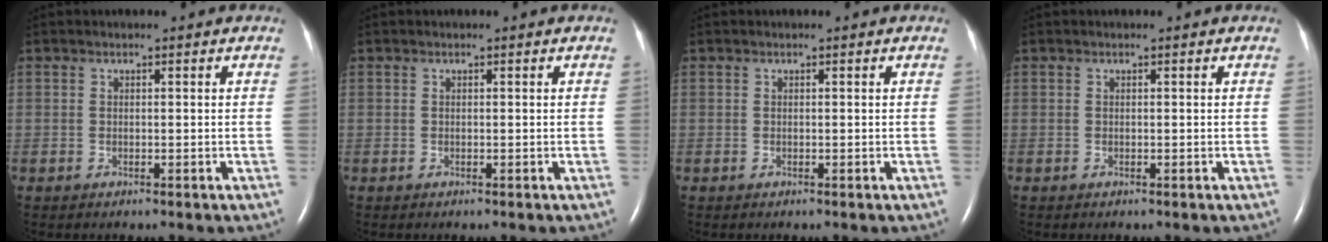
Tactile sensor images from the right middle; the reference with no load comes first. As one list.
[{"total": 0.0}, {"total": 0.0}, {"total": 0.0}]